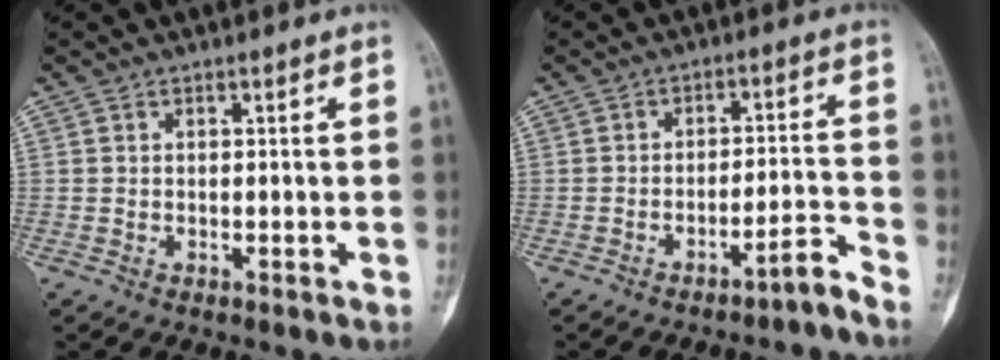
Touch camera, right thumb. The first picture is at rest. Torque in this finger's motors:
{"motor_torque": [-0.06, -0.15, -0.01, 0.06, -0.07]}